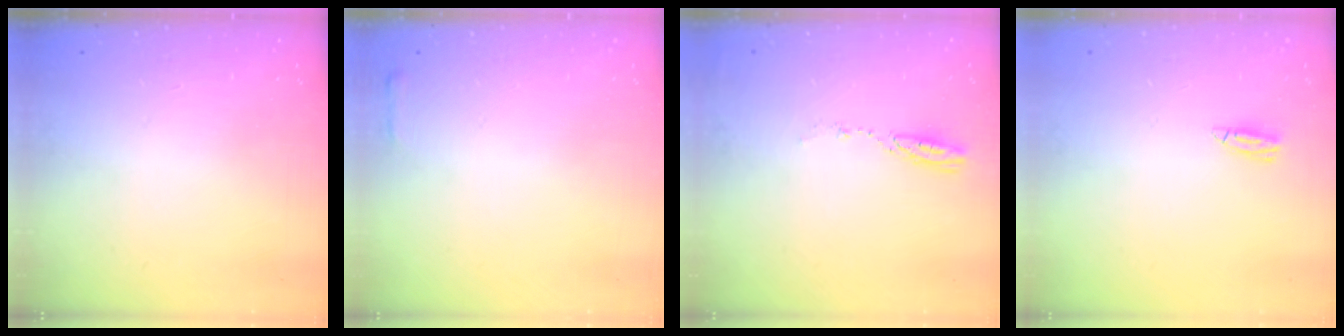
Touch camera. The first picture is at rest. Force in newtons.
{"total": 2.1, "press": 2.0, "slide": 0.5}
{"total": 3.8, "press": 3.7, "slide": 0.3}
{"total": 4.8, "press": 4.8, "slide": 0.1}